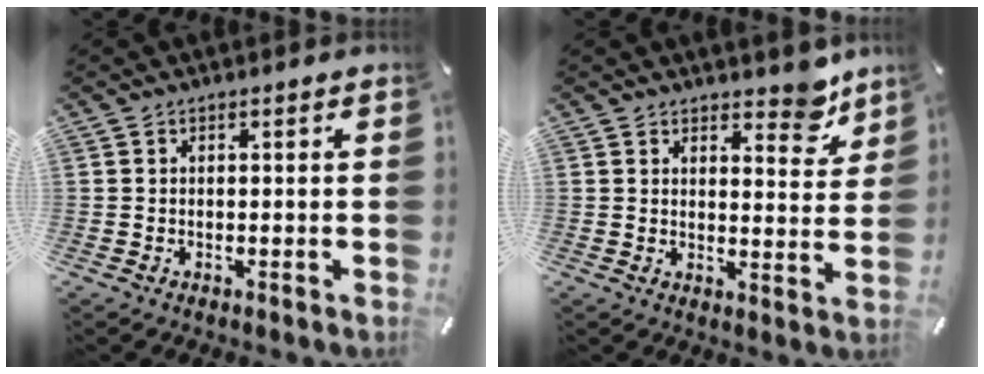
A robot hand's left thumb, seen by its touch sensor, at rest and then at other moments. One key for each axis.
{"total": 7.6, "fx": 6.0, "fy": 3.6, "fz": 2.9, "tx": -0.004, "ty": -0.050, "tz": 0.098}